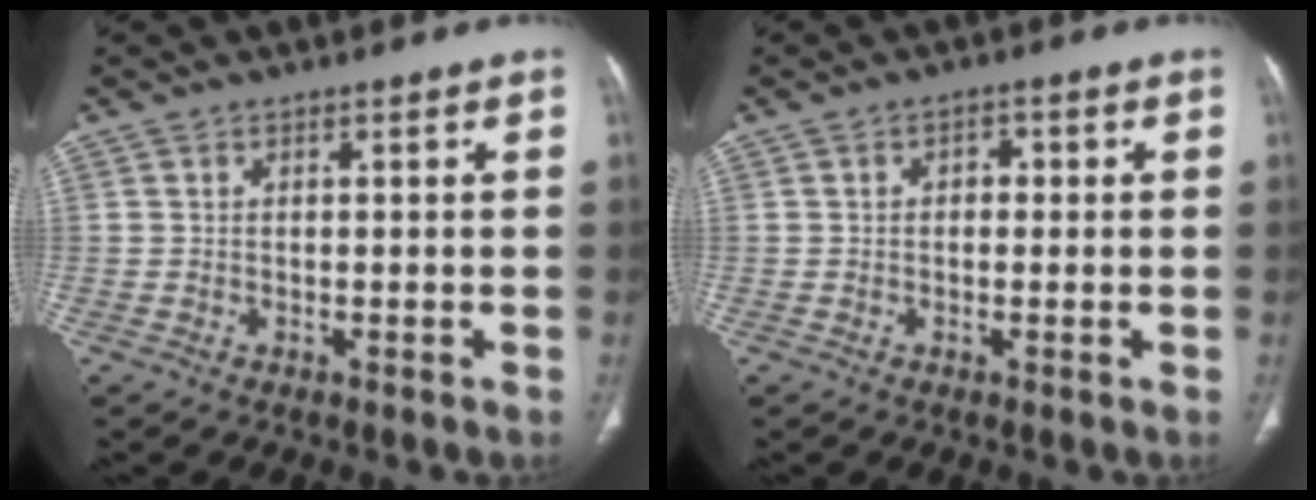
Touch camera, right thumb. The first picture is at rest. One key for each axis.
{"total": 2.2, "fx": 0.2, "fy": 1.6, "fz": 1.5, "tx": -0.012, "ty": 0.007, "tz": 0.000}